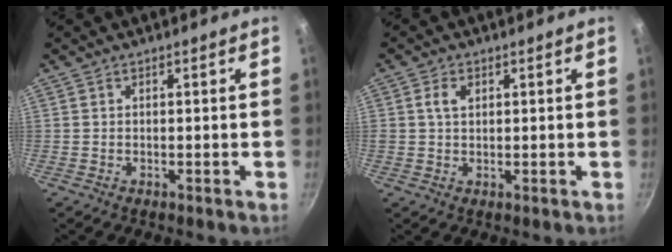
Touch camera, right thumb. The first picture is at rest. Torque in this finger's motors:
{"motor_torque": [0.09, 0.12, 0.39, 0.08, 0.00]}